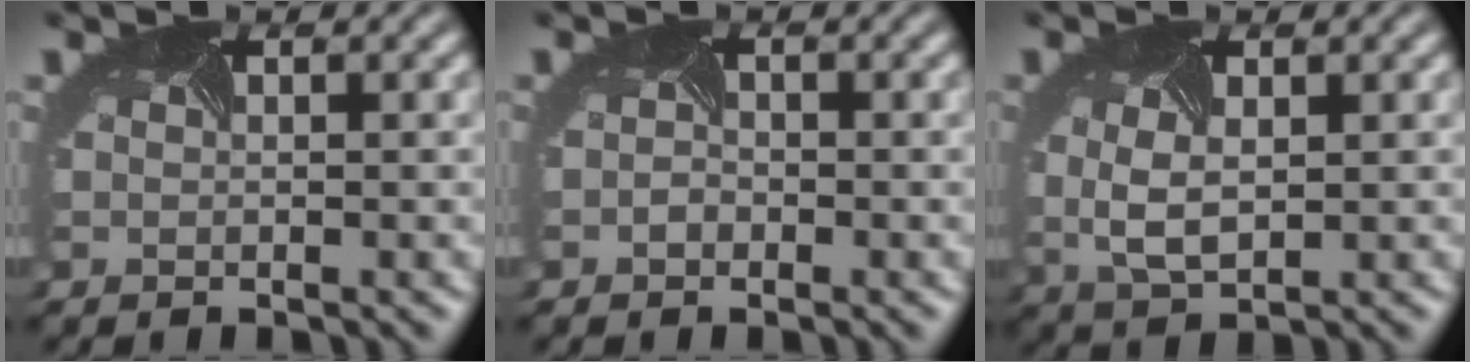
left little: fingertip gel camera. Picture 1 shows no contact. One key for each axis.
{"total": 0.7, "fx": -0.6, "fy": 0.4, "fz": 0.1, "tx": -0.005, "ty": -0.005, "tz": -0.012}
{"total": 3.2, "fx": 0.1, "fy": 1.8, "fz": 2.7, "tx": -0.068, "ty": -0.006, "tz": 0.009}